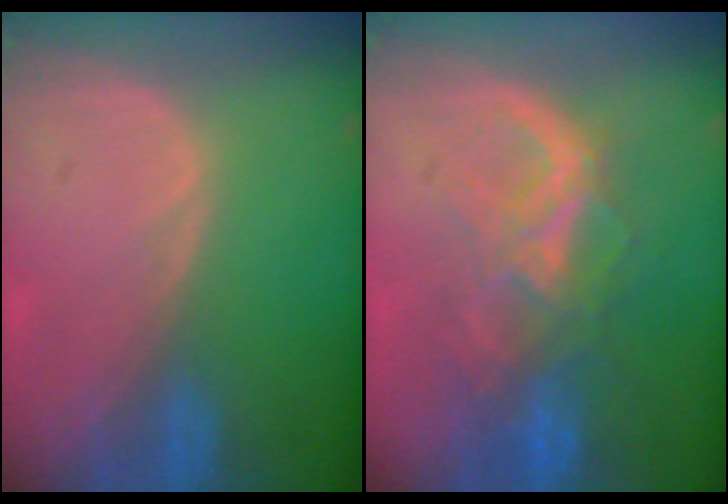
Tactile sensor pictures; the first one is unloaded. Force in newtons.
{"total": 8.7, "press": 7.6, "slide": 4.4}